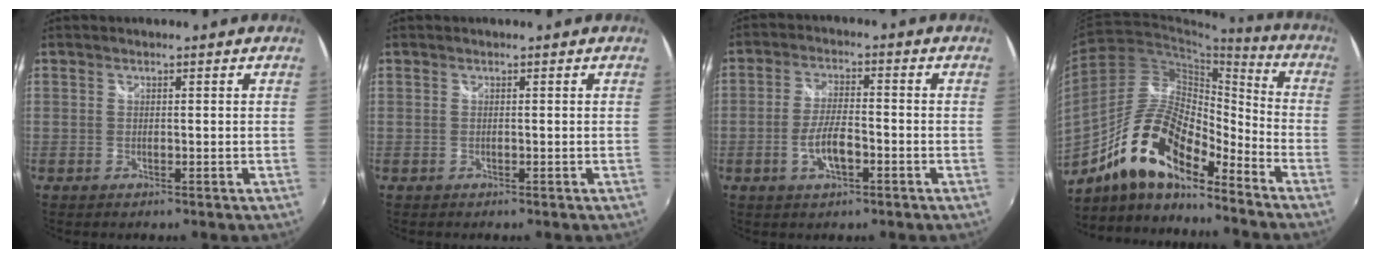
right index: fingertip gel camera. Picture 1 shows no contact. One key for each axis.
{"total": 0.0}
{"total": 6.2, "fx": -2.5, "fy": 2.2, "fz": 5.3, "tx": -0.106, "ty": -0.002, "tz": -0.043}
{"total": 16.7, "fx": -11.8, "fy": 5.0, "fz": 10.6, "tx": -0.194, "ty": 0.009, "tz": -0.229}